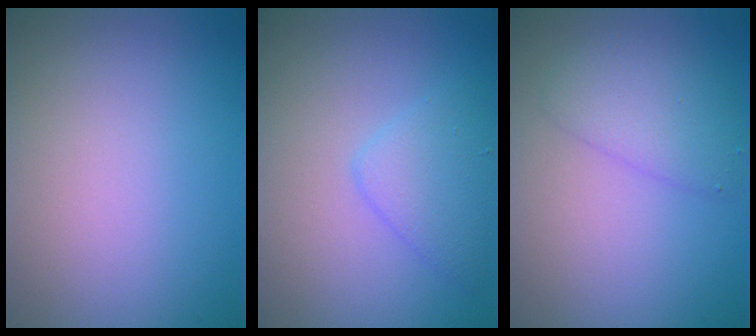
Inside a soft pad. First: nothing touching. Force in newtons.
{"total": 2.6, "press": 2.6, "slide": 0.1}
{"total": 2.8, "press": 2.8, "slide": 0.1}